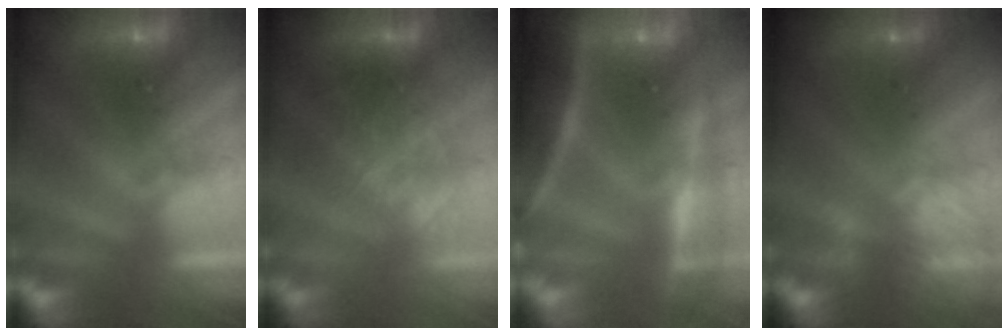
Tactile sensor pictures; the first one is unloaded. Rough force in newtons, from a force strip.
{"total": 2.4}
{"total": 7.2}
{"total": 8.1}